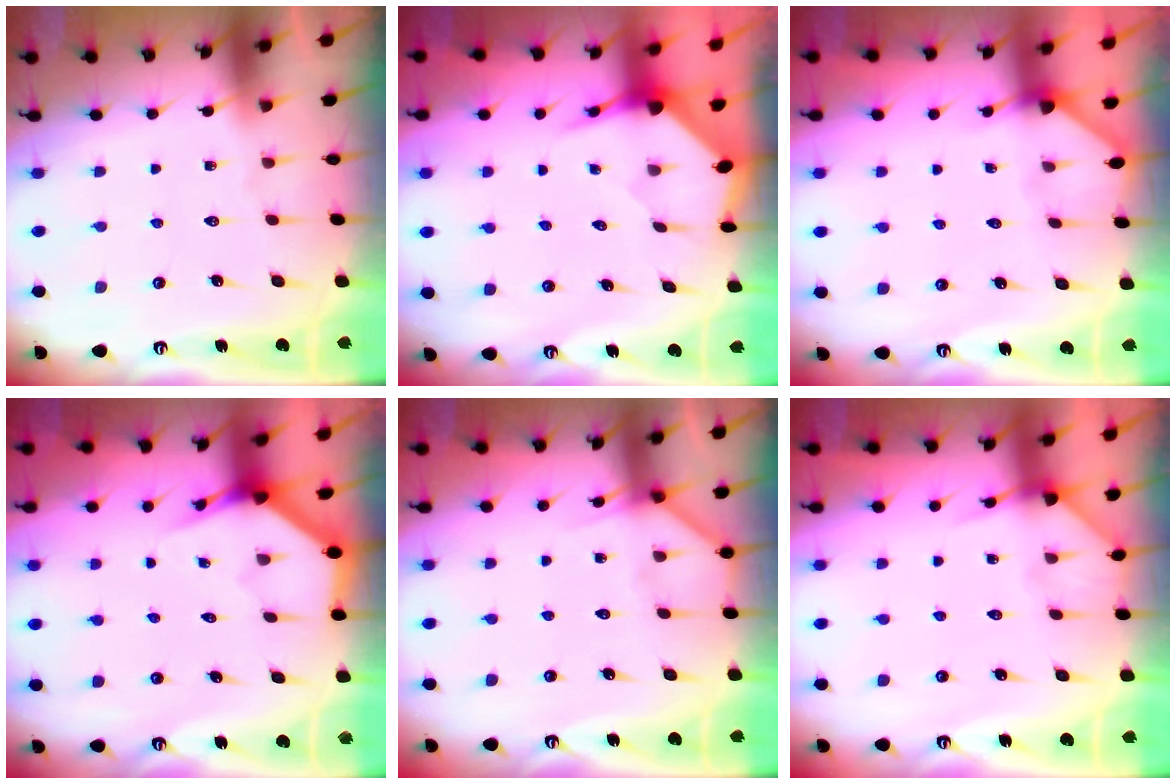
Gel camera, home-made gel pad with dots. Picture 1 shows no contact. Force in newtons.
{"total": 3.7, "press": 3.7, "slide": 0.4}
{"total": 3.1, "press": 3.1, "slide": 0.2}
{"total": 3.7, "press": 3.7, "slide": 0.3}
{"total": 4.5, "press": 4.5, "slide": 0.4}
{"total": 4.1, "press": 4.0, "slide": 0.5}